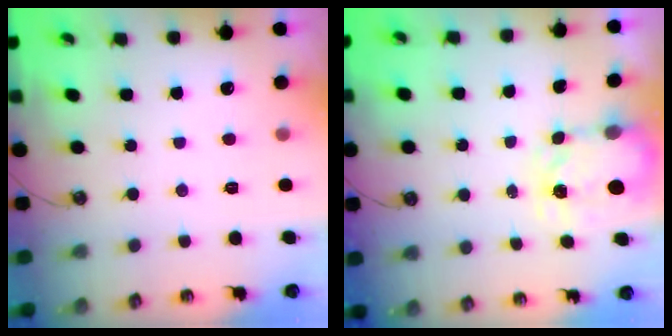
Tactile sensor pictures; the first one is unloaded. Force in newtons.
{"total": 3.7, "press": 3.7, "slide": 0.5}